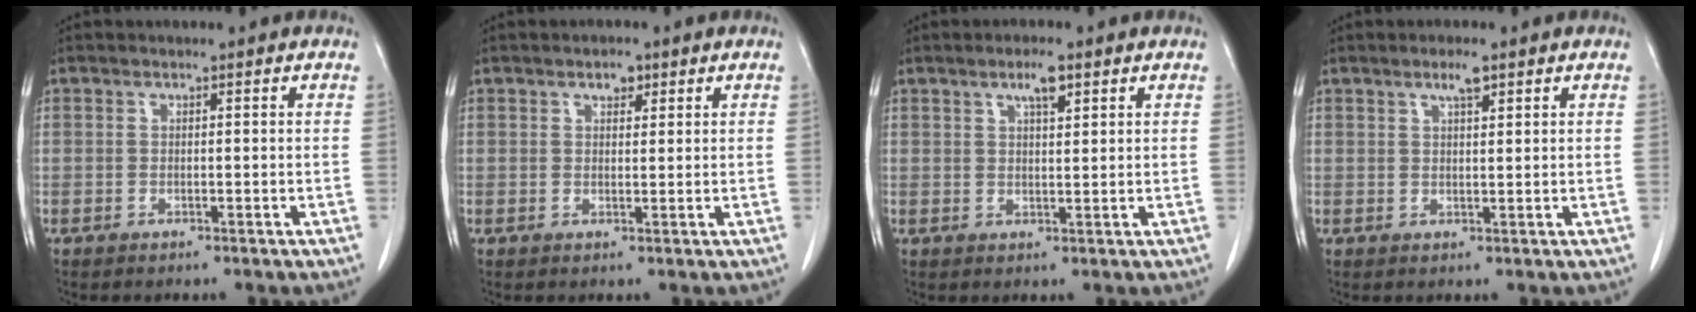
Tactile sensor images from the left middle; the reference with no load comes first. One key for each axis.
{"total": 1.9, "fx": 1.2, "fy": 1.0, "fz": 1.1, "tx": -0.017, "ty": 0.002, "tz": 0.018}
{"total": 3.3, "fx": 2.0, "fy": 0.7, "fz": 2.6, "tx": -0.046, "ty": 0.002, "tz": 0.034}
{"total": 2.5, "fx": 1.6, "fy": 0.4, "fz": 1.9, "tx": -0.035, "ty": 0.003, "tz": 0.029}